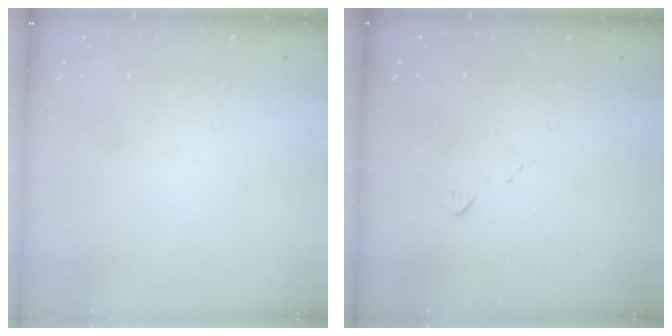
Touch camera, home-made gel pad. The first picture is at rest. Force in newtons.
{"total": 5.4, "press": 5.4, "slide": 0.7}